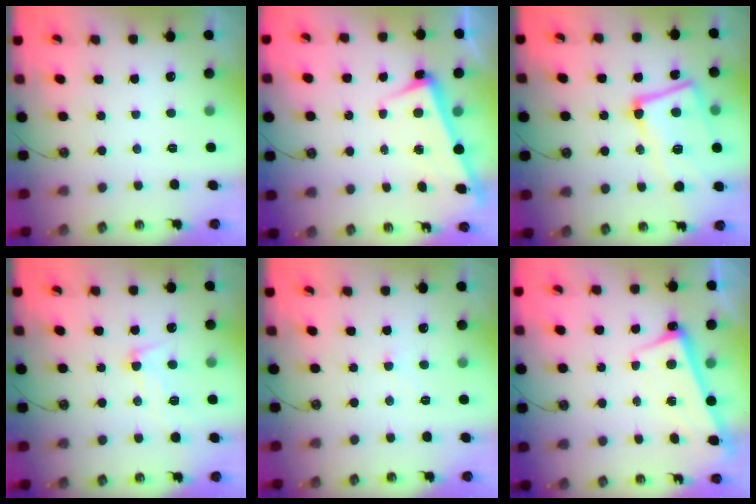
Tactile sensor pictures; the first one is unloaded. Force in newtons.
{"total": 2.5, "press": 2.4, "slide": 0.6}
{"total": 11.0, "press": 10.7, "slide": 2.5}
{"total": 9.1, "press": 9.1, "slide": 1.0}
{"total": 1.0, "press": 0.9, "slide": 0.4}
{"total": 2.8, "press": 2.6, "slide": 1.0}